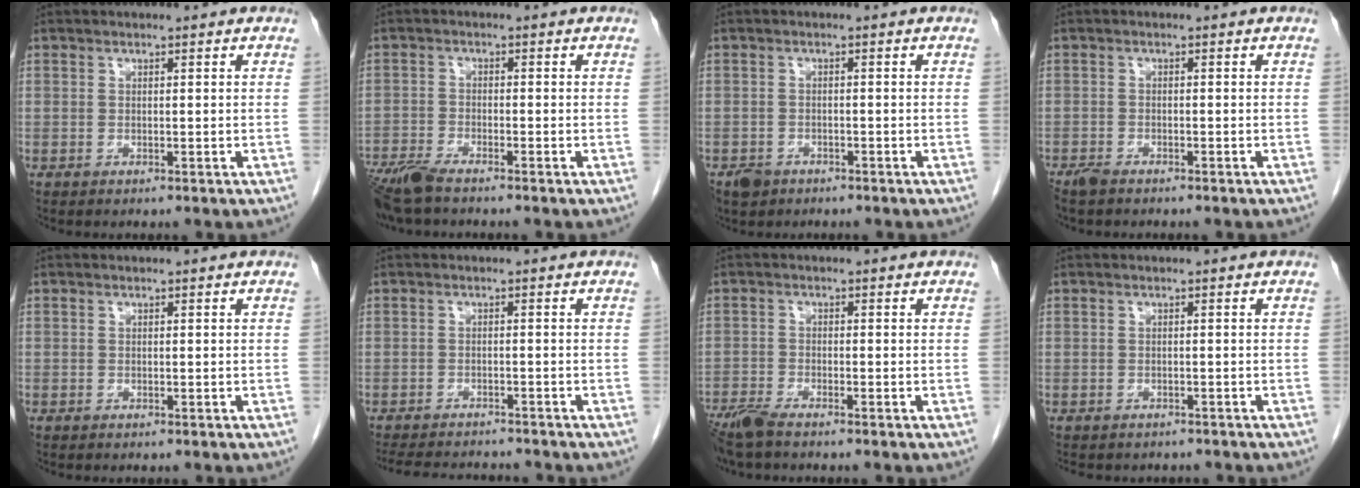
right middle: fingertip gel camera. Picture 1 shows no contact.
{"total": 5.9, "force": [-4.9, 0.8, 3.1], "torque": [-0.060, -0.017, -0.095]}
{"total": 2.6, "force": [-1.8, 1.9, 0.5], "torque": [-0.014, 0.004, -0.026]}
{"total": 2.8, "force": [-2.4, 0.8, 1.3], "torque": [-0.026, -0.006, -0.035]}
{"total": 0.0}
{"total": 10.3, "force": [-9.6, 1.9, 3.2], "torque": [-0.059, -0.002, -0.135]}
{"total": 4.4, "force": [-3.7, 0.5, 2.3], "torque": [-0.048, -0.013, -0.072]}
{"total": 5.9, "force": [-5.2, 2.6, 1.4], "torque": [-0.019, 0.001, -0.062]}